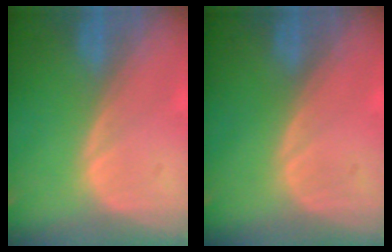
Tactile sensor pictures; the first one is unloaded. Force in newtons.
{"total": 0.0}